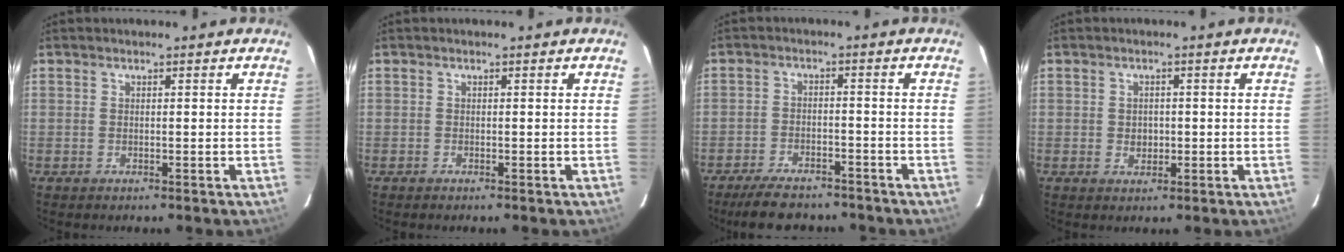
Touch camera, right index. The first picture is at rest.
{"total": 0.0}
{"total": 10.4, "force": [-8.6, 3.9, 4.5], "torque": [-0.103, -0.002, -0.130]}
{"total": 2.6, "force": [-0.4, 2.2, 1.2], "torque": [-0.021, 0.003, -0.005]}